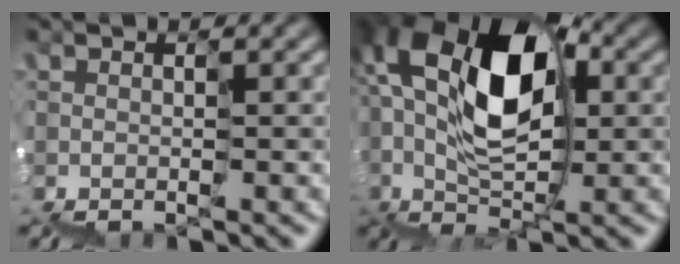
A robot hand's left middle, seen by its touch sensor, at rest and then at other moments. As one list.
[{"total": 10.7, "force": [1.6, 6.4, 8.4], "torque": [-0.167, 0.026, 0.019]}]